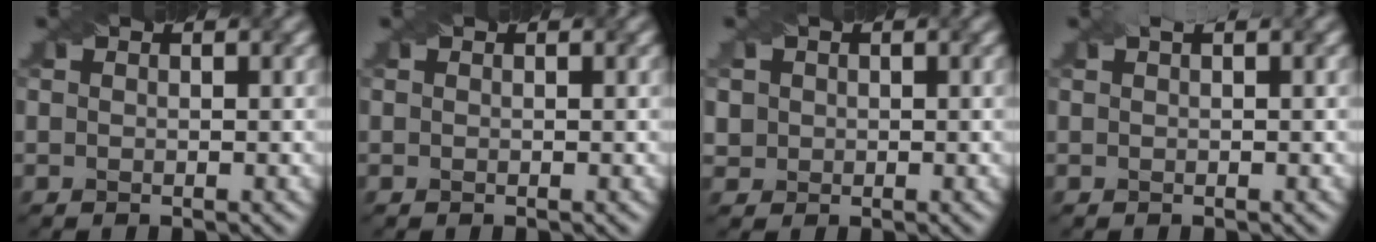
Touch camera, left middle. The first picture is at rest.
{"total": 0.0}
{"total": 3.5, "force": [1.3, 2.9, 1.3], "torque": [-0.037, 0.019, 0.020]}
{"total": 0.8, "force": [0.6, 0.1, 0.6], "torque": [-0.009, 0.003, 0.014]}